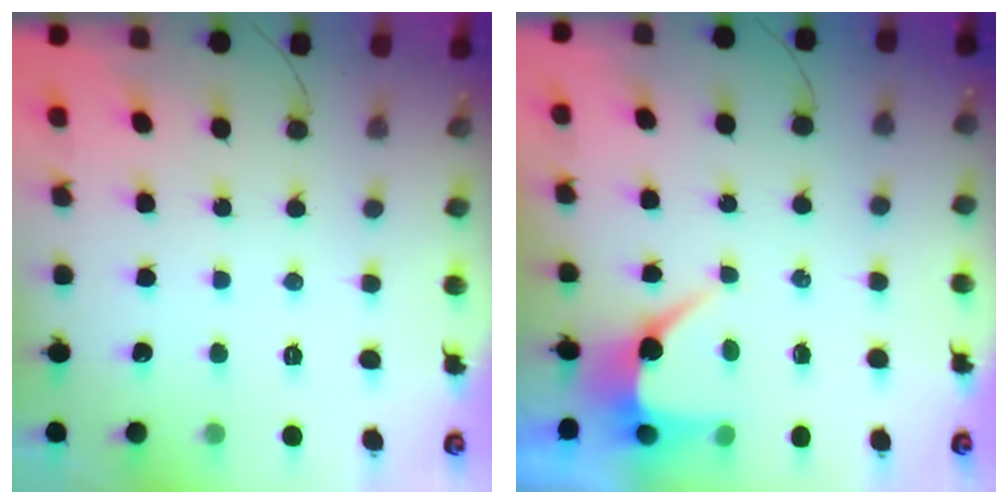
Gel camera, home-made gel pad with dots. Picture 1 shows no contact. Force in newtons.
{"total": 5.7, "press": 5.7, "slide": 0.1}